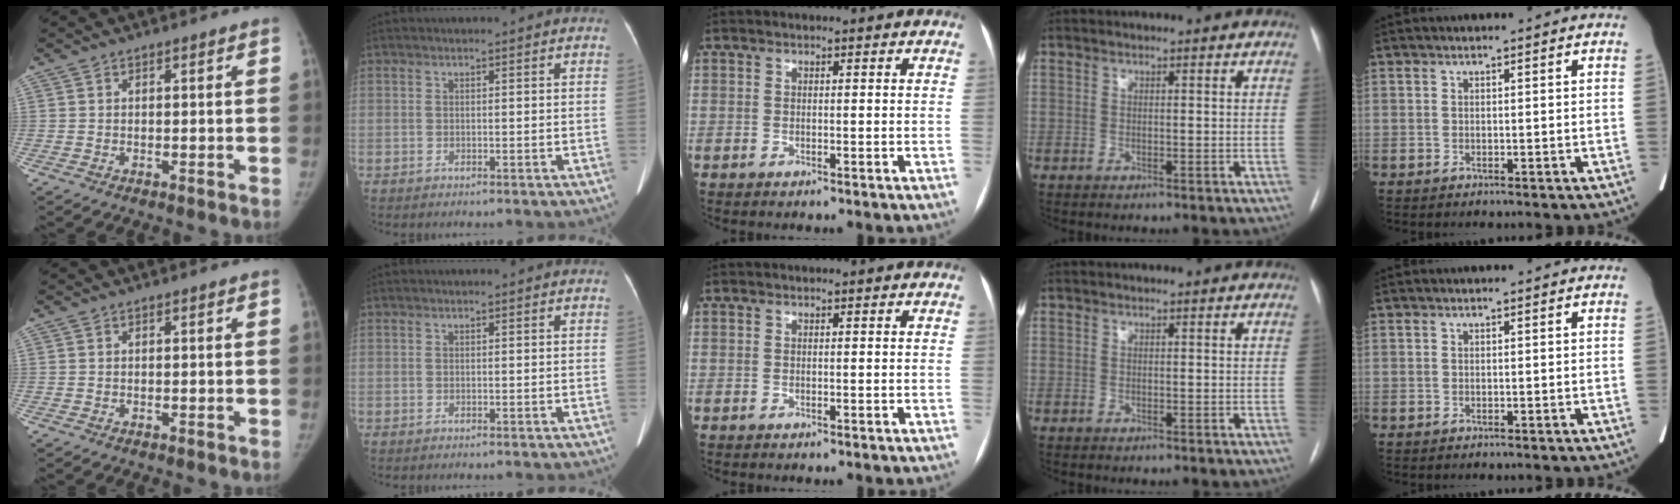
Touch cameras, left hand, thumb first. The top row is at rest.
{}